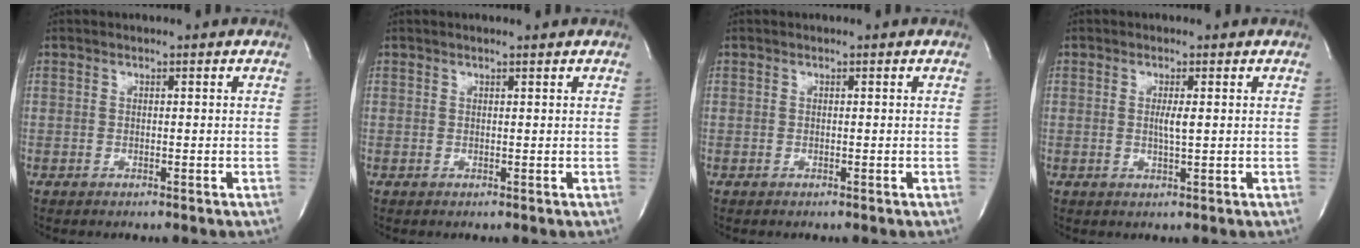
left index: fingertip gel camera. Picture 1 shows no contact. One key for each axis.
{"total": 0.9, "fx": 0.8, "fy": -0.1, "fz": 0.5, "tx": -0.011, "ty": 0.003, "tz": 0.014}
{"total": 0.0}
{"total": 2.0, "fx": 0.2, "fy": 0.0, "fz": 2.0, "tx": -0.041, "ty": -0.003, "tz": 0.002}